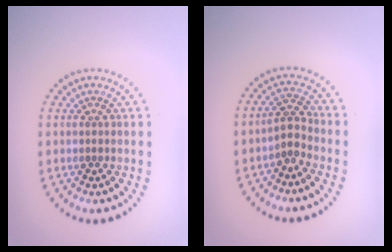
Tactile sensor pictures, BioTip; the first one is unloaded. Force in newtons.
{"total": 2.1, "press": 1.5, "slide": 1.4}